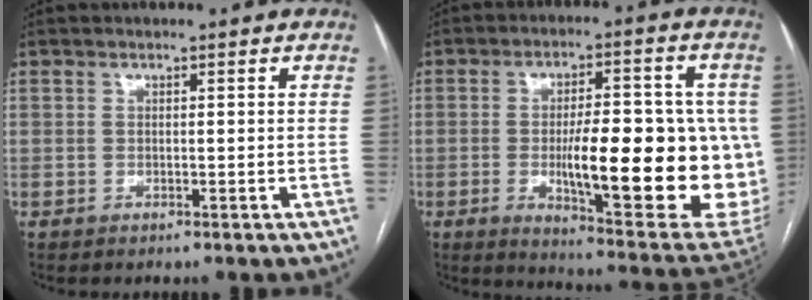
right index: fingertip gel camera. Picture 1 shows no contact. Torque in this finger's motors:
{"motor_torque": [2.05, -0.09, 0.66, 0.21]}